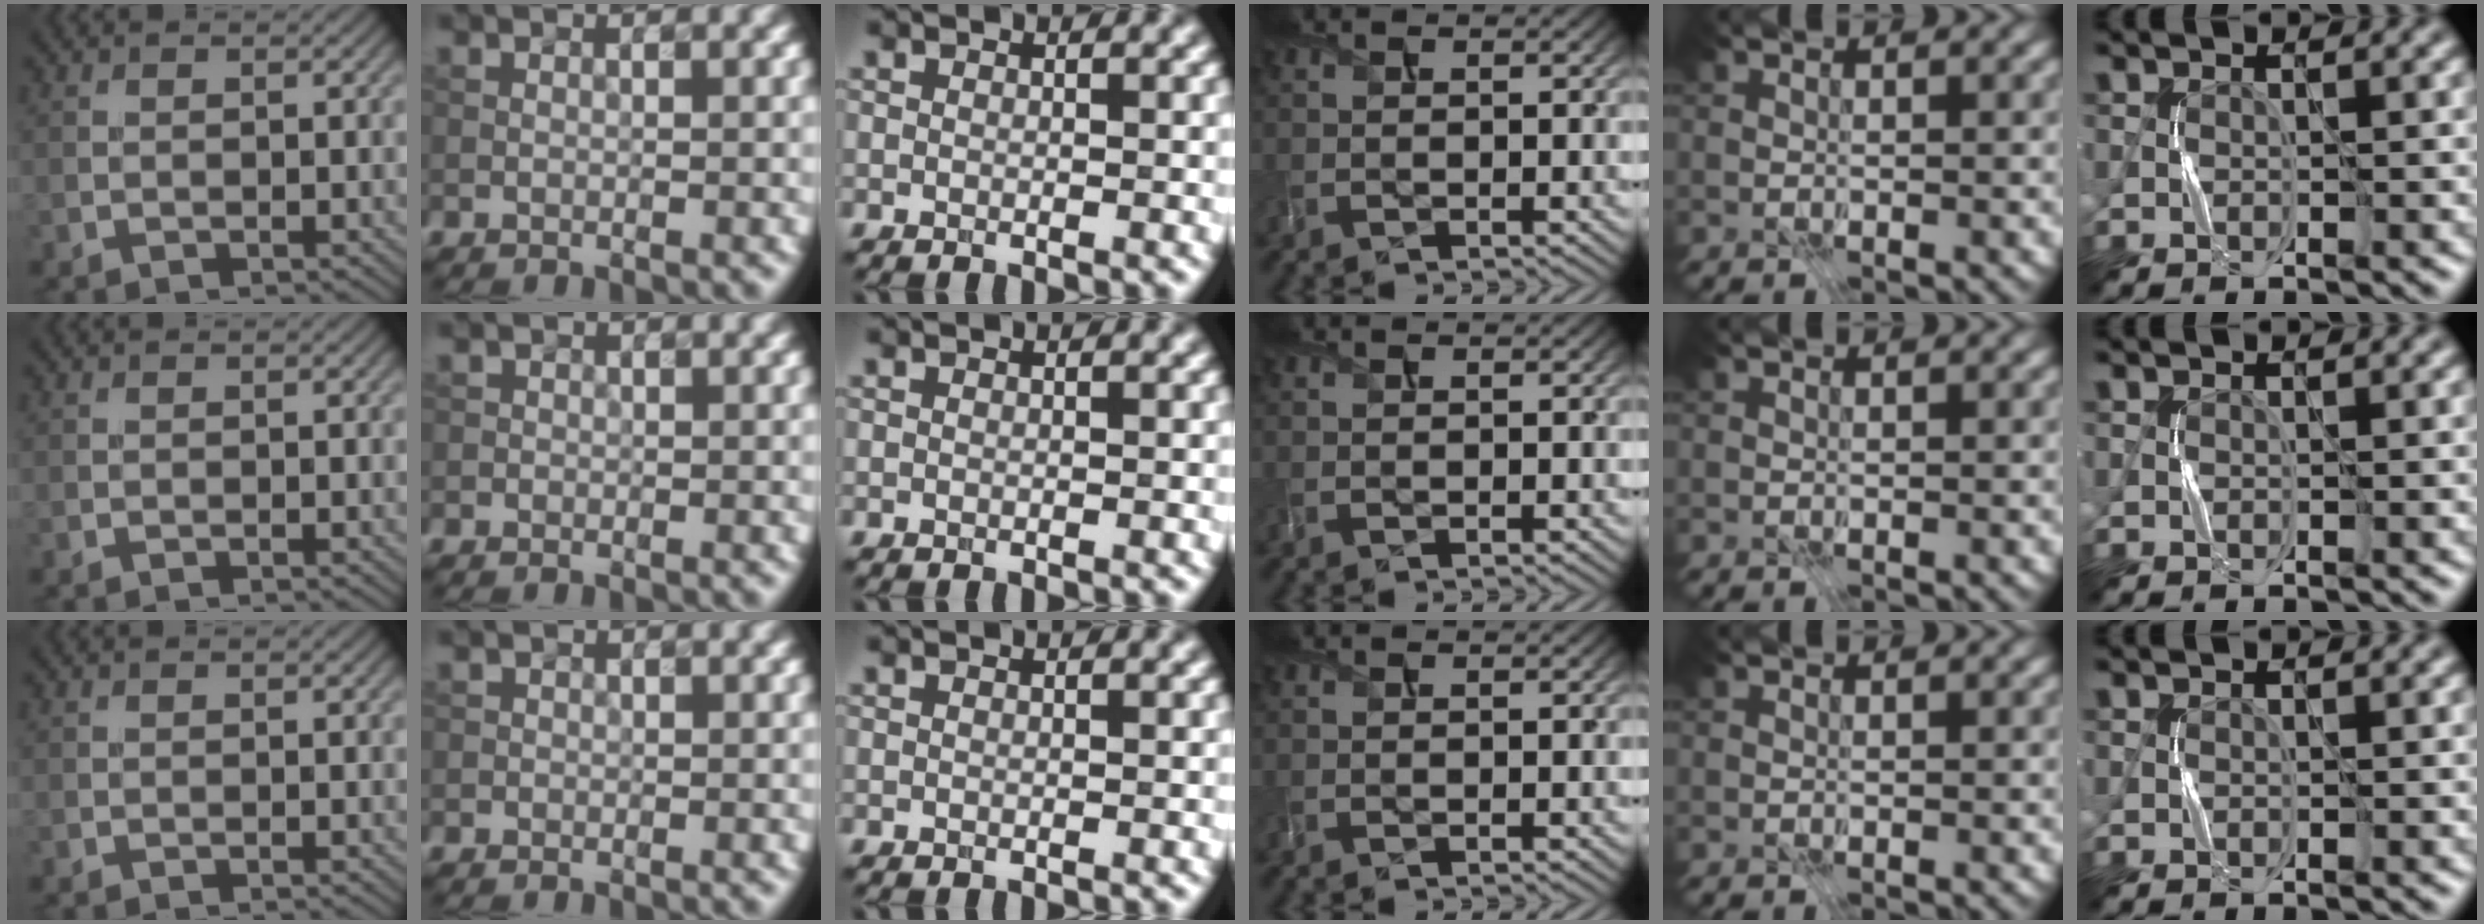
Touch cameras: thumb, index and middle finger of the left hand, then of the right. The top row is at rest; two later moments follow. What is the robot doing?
{"motion": "press", "object": "joystick"}